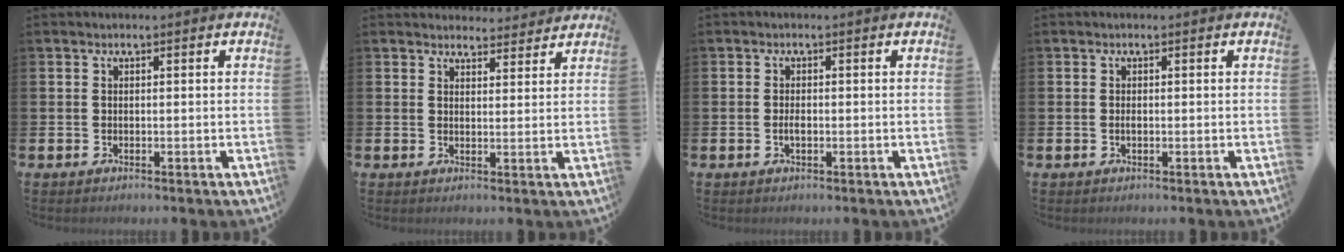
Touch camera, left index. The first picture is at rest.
{"total": 3.4, "force": [3.3, 0.8, -0.1], "torque": [0.005, -0.020, 0.059]}
{"total": 1.4, "force": [-0.3, 0.5, 1.2], "torque": [-0.022, 0.001, -0.007]}
{"total": 0.6, "force": [-0.1, 0.2, 0.6], "torque": [-0.010, 0.000, -0.003]}